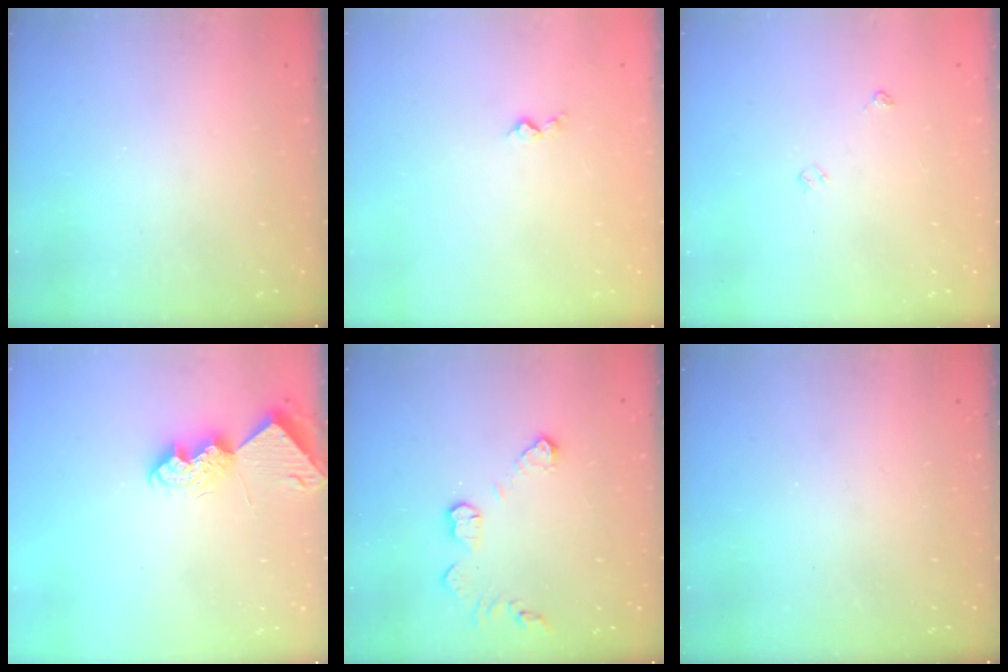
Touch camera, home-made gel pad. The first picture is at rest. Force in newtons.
{"total": 4.3, "press": 4.2, "slide": 0.7}
{"total": 3.8, "press": 3.7, "slide": 0.6}
{"total": 8.7, "press": 8.6, "slide": 1.1}
{"total": 8.3, "press": 8.3, "slide": 0.4}
{"total": 0.0}